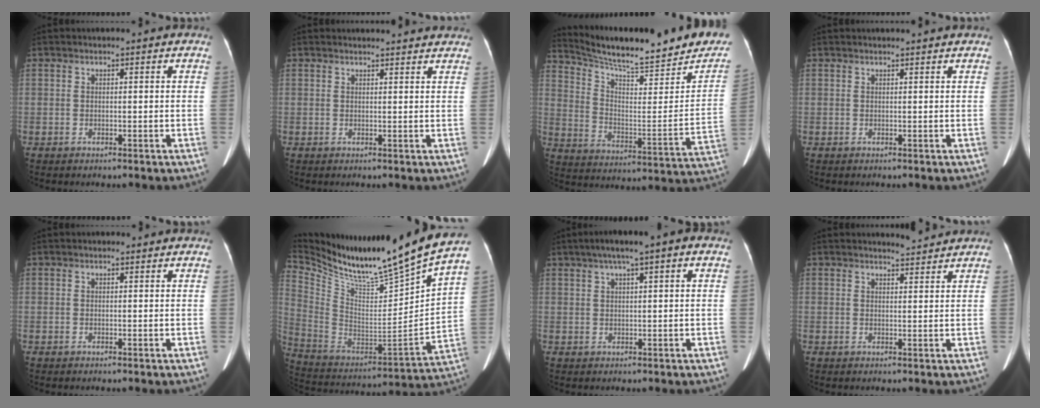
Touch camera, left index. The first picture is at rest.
{"total": 7.5, "force": [7.3, 1.0, 1.7], "torque": [-0.013, 0.013, 0.068]}
{"total": 23.2, "force": [20.5, 3.0, 10.4], "torque": [-0.164, -0.058, 0.285]}
{"total": 2.4, "force": [2.3, -0.2, 0.7], "torque": [-0.009, 0.012, 0.029]}
{"total": 0.0}
{"total": 24.2, "force": [20.8, -1.4, 12.2], "torque": [-0.228, -0.076, 0.342]}
{"total": 6.4, "force": [3.3, 0.6, 5.5], "torque": [-0.087, 0.033, 0.049]}
{"total": 2.1, "force": [2.1, -0.1, -0.1], "torque": [-0.005, -0.004, 0.033]}